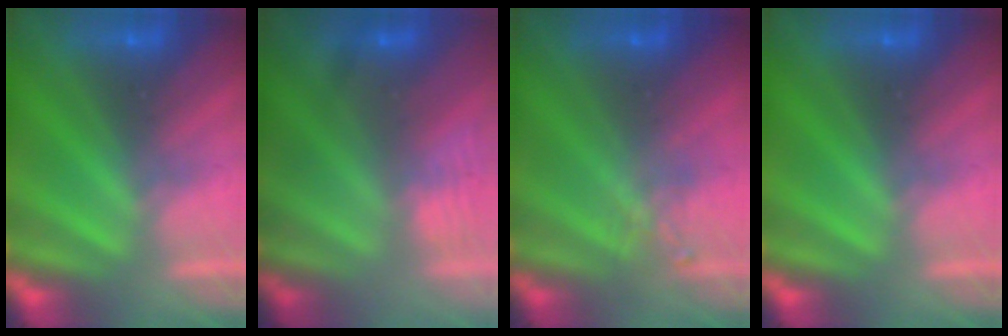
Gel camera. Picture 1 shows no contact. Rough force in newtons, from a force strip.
{"total": 2.8}
{"total": 2.3}
{"total": 0.0}